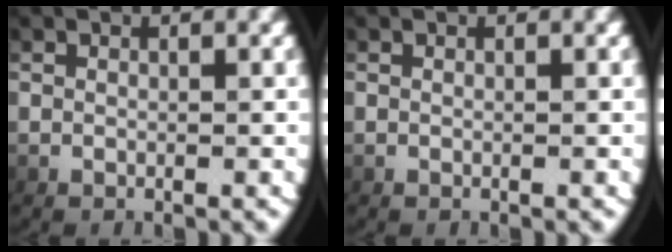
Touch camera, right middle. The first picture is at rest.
{"total": 0.0}